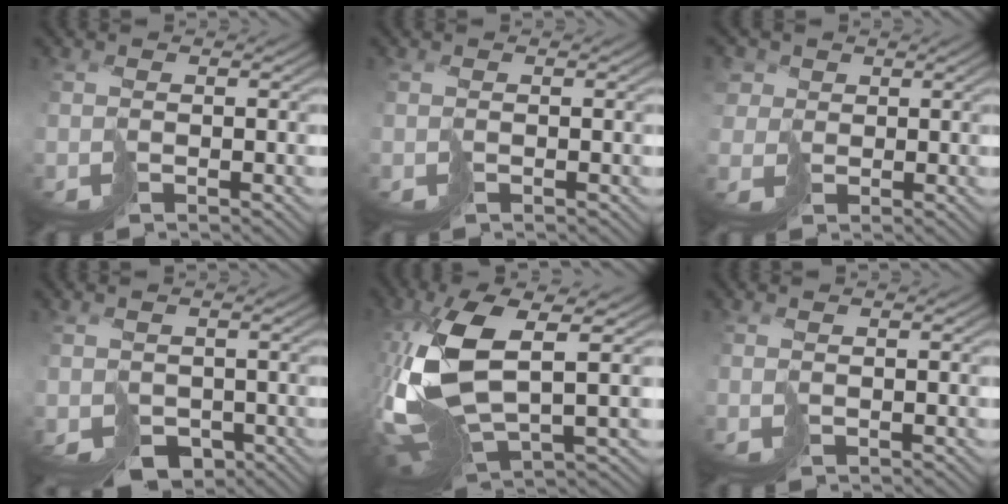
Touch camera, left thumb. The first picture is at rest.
{"total": 0.0}
{"total": 3.9, "force": [1.4, 3.4, 1.3], "torque": [-0.054, 0.007, 0.020]}
{"total": 4.3, "force": [-1.6, 3.2, 2.5], "torque": [-0.058, -0.016, -0.023]}
{"total": 15.3, "force": [1.0, 7.5, 13.3], "torque": [-0.325, -0.024, 0.031]}
{"total": 0.7, "force": [0.4, 0.0, 0.6], "torque": [-0.014, 0.006, 0.007]}